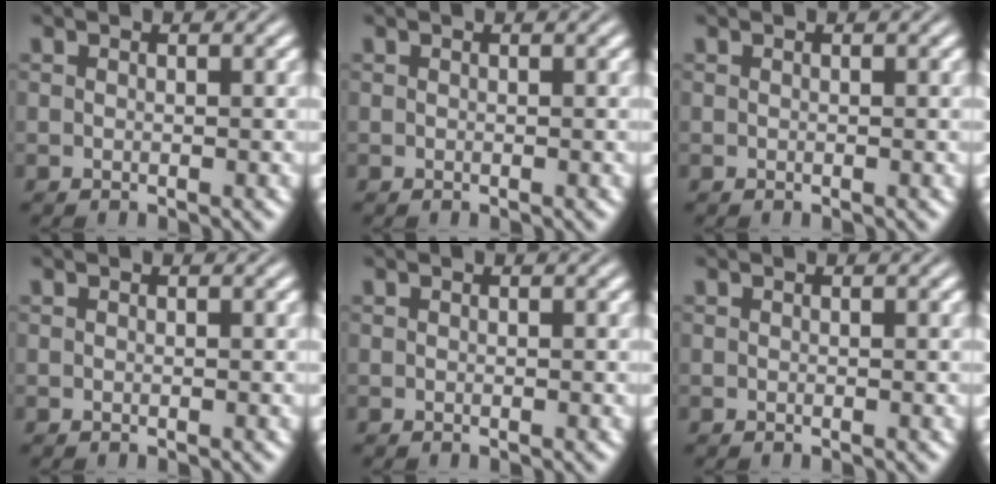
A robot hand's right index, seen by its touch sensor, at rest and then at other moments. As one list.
[{"total": 0.0}, {"total": 0.0}, {"total": 0.0}, {"total": 0.0}, {"total": 0.0}]